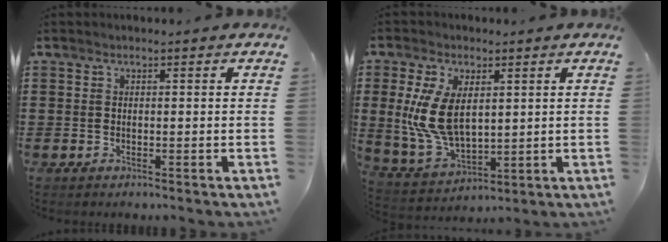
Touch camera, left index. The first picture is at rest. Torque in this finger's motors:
{"motor_torque": [1.24, 0.89, 1.05, 0.21]}